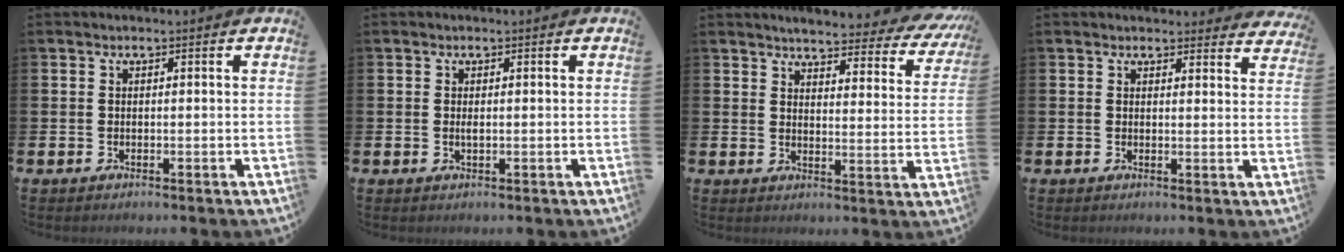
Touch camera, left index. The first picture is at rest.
{"total": 0.7, "force": [0.1, 0.2, 0.7], "torque": [-0.012, 0.000, 0.001]}
{"total": 4.2, "force": [4.0, 0.7, 1.1], "torque": [-0.031, -0.038, 0.062]}
{"total": 2.4, "force": [2.4, 0.5, 0.0], "torque": [0.004, -0.012, 0.041]}